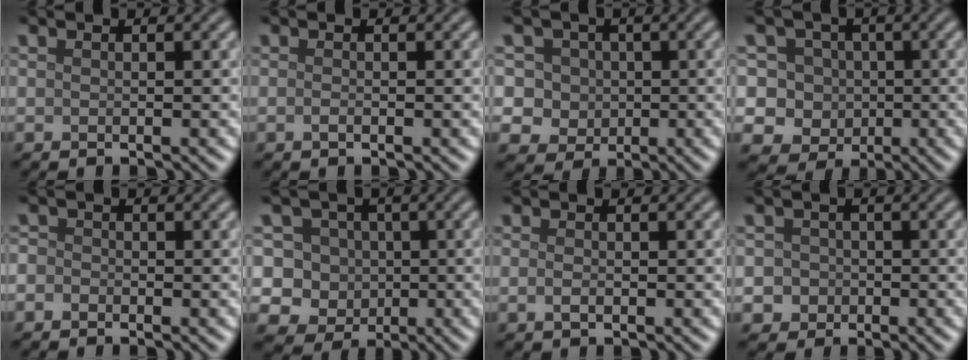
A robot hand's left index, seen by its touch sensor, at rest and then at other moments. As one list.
[{"total": 0.6, "force": [-0.2, 0.2, 0.5], "torque": [-0.012, -0.003, -0.005]}, {"total": 6.1, "force": [1.9, 5.2, 2.5], "torque": [-0.032, 0.022, 0.005]}, {"total": 6.9, "force": [0.9, 6.2, 2.7], "torque": [-0.028, 0.026, -0.014]}, {"total": 1.0, "force": [-0.6, 0.8, 0.3], "torque": [-0.002, -0.001, -0.014]}, {"total": 8.0, "force": [1.3, 7.3, 3.0], "torque": [-0.047, 0.029, -0.007]}, {"total": 1.0, "force": [-0.2, 0.5, 0.8], "torque": [-0.020, -0.004, -0.005]}, {"total": 2.9, "force": [-0.7, 2.7, 0.7], "torque": [0.012, 0.007, -0.026]}]